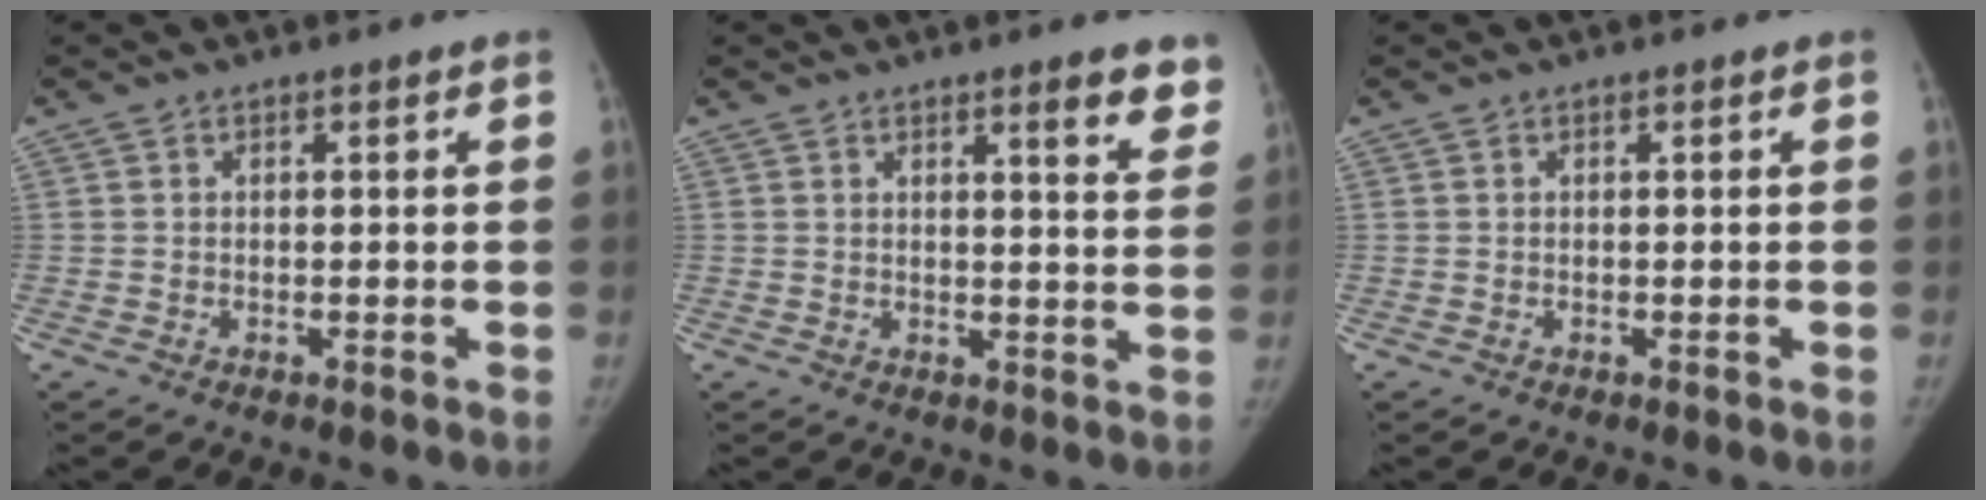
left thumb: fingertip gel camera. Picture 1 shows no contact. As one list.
[{"total": 6.7, "force": [4.6, 1.4, 4.6], "torque": [-0.036, -0.025, 0.053]}, {"total": 0.0}]